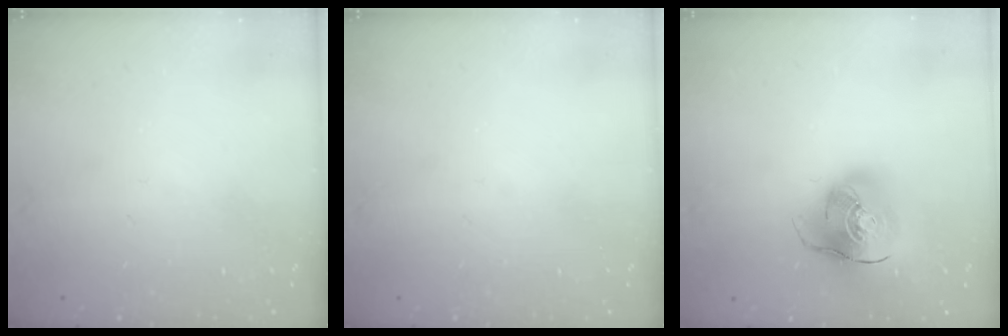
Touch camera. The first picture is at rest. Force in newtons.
{"total": 0.0}
{"total": 14.1, "press": 13.9, "slide": 2.5}